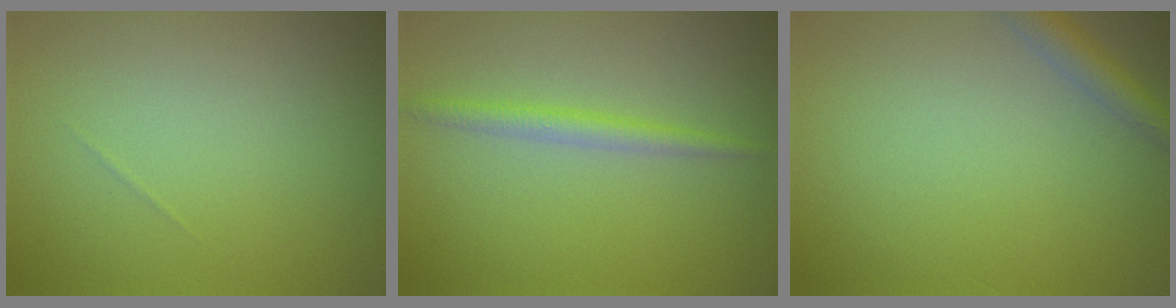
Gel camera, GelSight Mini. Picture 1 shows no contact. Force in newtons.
{"total": 1.6, "press": 1.6, "slide": 0.1}
{"total": 2.4, "press": 2.4, "slide": 0.1}